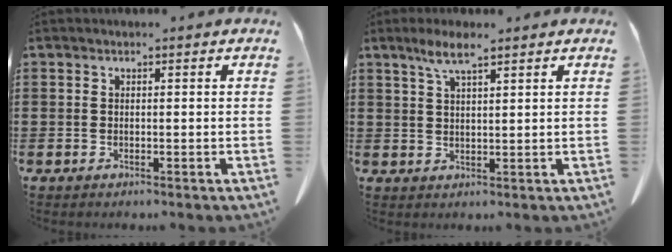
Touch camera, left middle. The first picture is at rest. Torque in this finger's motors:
{"motor_torque": [1.08, 1.06, 0.11, 0.07]}